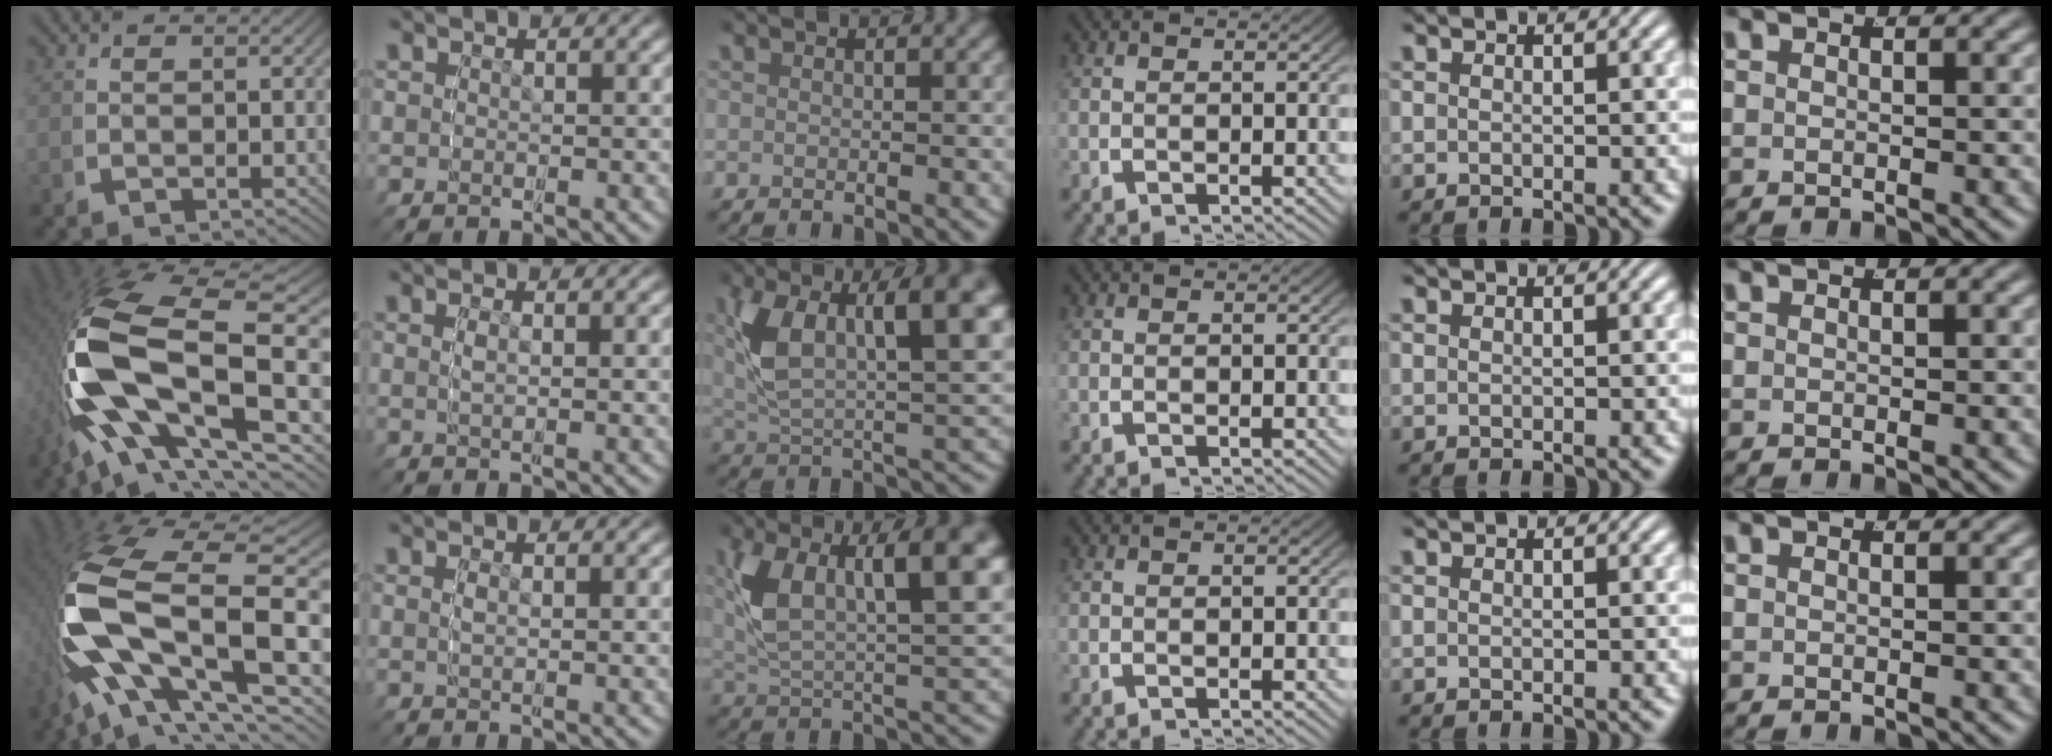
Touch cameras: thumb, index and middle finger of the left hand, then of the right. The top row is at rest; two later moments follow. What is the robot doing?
{"motion": "grasp_and_lifting", "object": "button"}